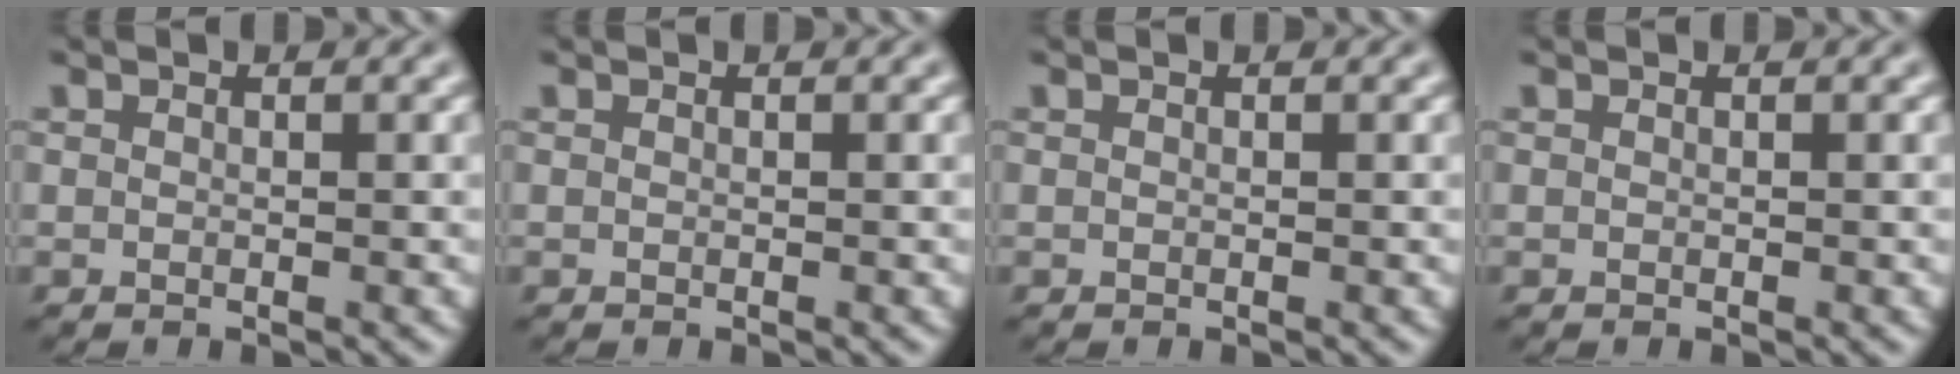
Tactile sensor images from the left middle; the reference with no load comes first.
{"total": 0.0}
{"total": 0.0}
{"total": 0.0}